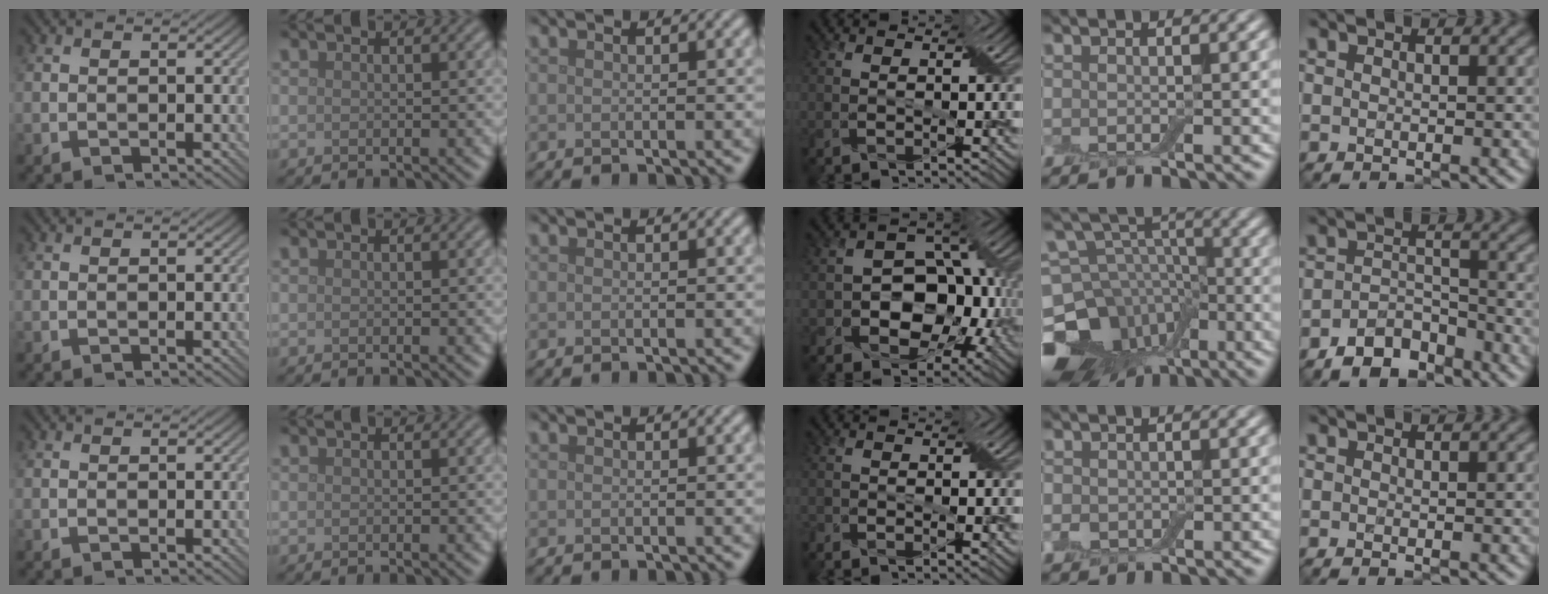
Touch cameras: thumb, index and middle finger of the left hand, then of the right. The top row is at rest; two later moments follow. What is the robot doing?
{"motion": "insert", "object": "drawer"}